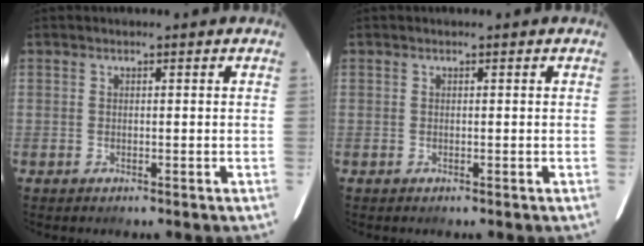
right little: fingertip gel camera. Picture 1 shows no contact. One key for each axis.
{"total": 0.0}